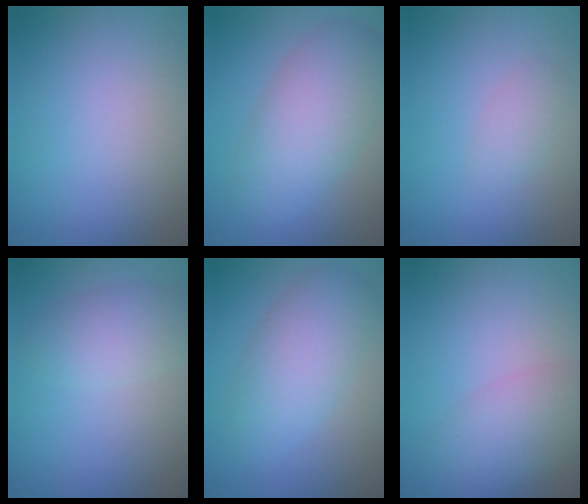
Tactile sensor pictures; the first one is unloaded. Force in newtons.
{"total": 6.3, "press": 6.3, "slide": 0.1}
{"total": 1.4, "press": 1.4, "slide": 0.1}
{"total": 2.9, "press": 2.9, "slide": 0.0}
{"total": 5.0, "press": 5.0, "slide": 0.4}
{"total": 4.0, "press": 4.0, "slide": 0.2}